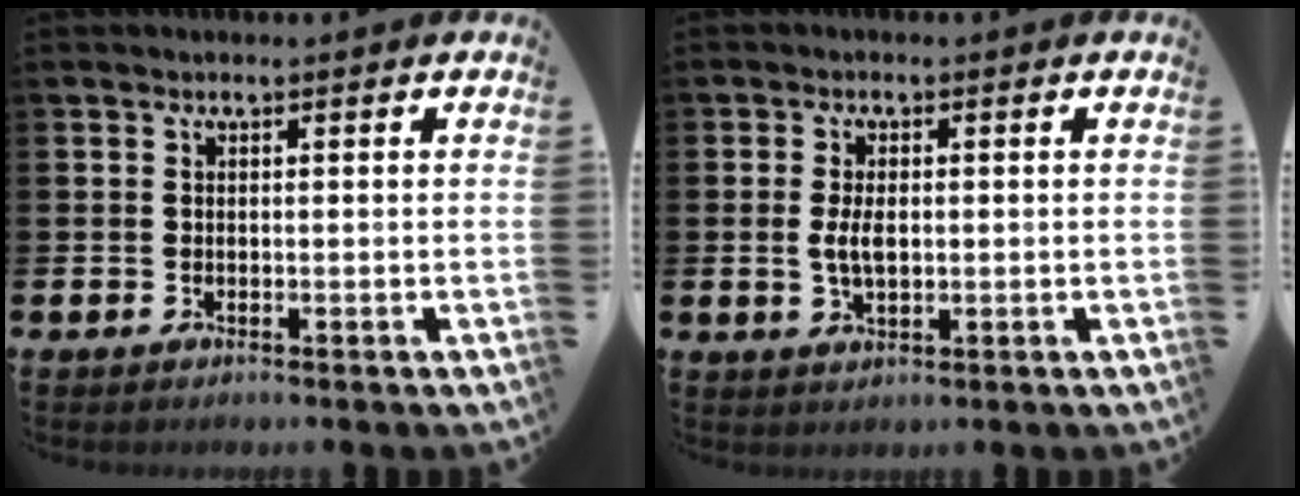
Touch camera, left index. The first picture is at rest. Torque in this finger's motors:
{"motor_torque": [0.19, -0.01, 0.09, 0.10]}